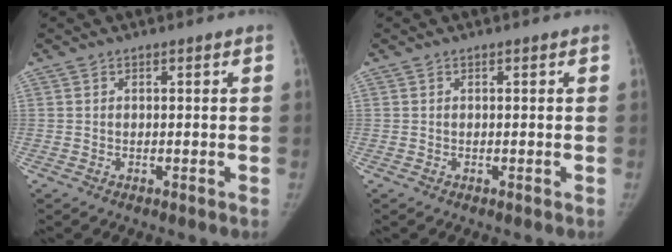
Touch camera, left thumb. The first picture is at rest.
{"total": 0.0}